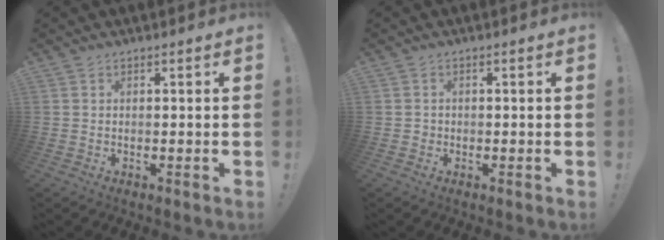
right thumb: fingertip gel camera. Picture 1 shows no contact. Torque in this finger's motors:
{"motor_torque": [0.09, -0.13, 0.14, -0.25, 0.00]}